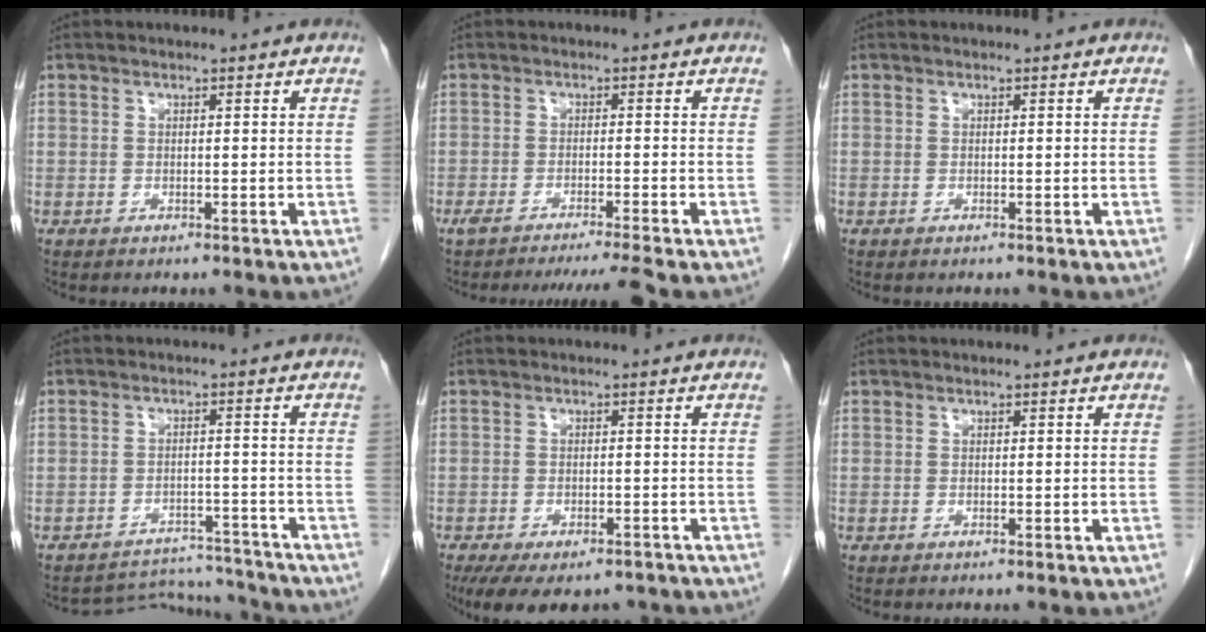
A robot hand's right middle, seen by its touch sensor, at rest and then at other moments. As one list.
[{"total": 7.5, "force": [-6.5, -1.8, 3.2], "torque": [-0.027, -0.013, -0.098]}, {"total": 0.5, "force": [0.3, -0.3, -0.3], "torque": [0.001, -0.001, 0.002]}, {"total": 7.0, "force": [-6.6, 0.3, -2.4], "torque": [0.033, 0.022, -0.093]}, {"total": 10.7, "force": [-7.9, 4.9, 5.3], "torque": [-0.097, -0.010, -0.108]}, {"total": 0.0}]